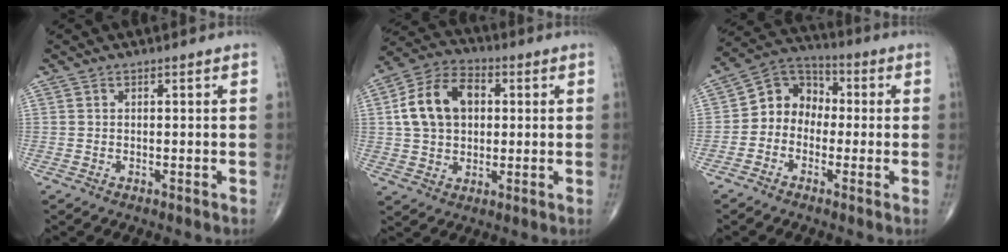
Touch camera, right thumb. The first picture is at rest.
{"total": 13.0, "force": [2.1, 9.2, 9.0], "torque": [-0.144, 0.018, 0.031]}
{"total": 8.8, "force": [-1.0, 7.4, 4.5], "torque": [-0.042, 0.039, -0.039]}